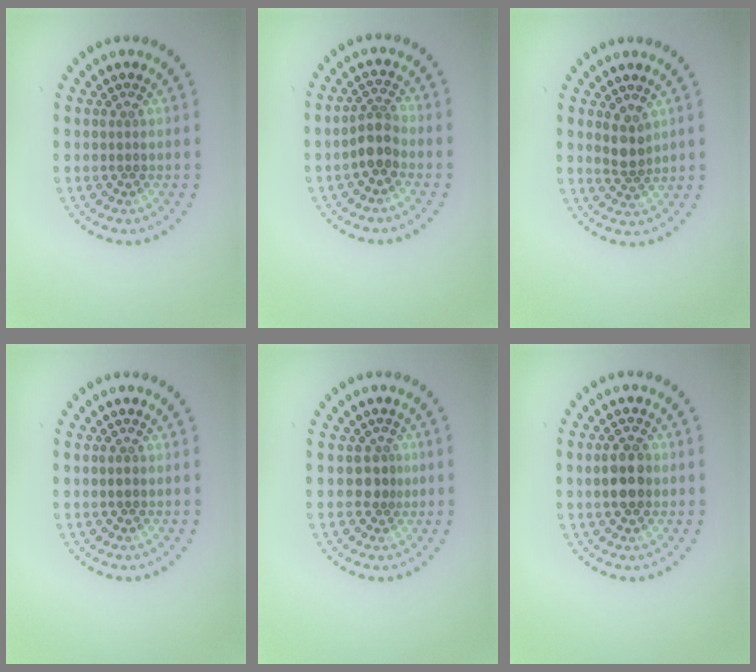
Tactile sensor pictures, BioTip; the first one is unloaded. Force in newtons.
{"total": 2.3, "press": 2.1, "slide": 1.1}
{"total": 2.0, "press": 1.7, "slide": 1.0}
{"total": 0.8, "press": 0.7, "slide": 0.1}
{"total": 1.5, "press": 1.1, "slide": 1.0}
{"total": 3.2, "press": 3.2, "slide": 0.2}